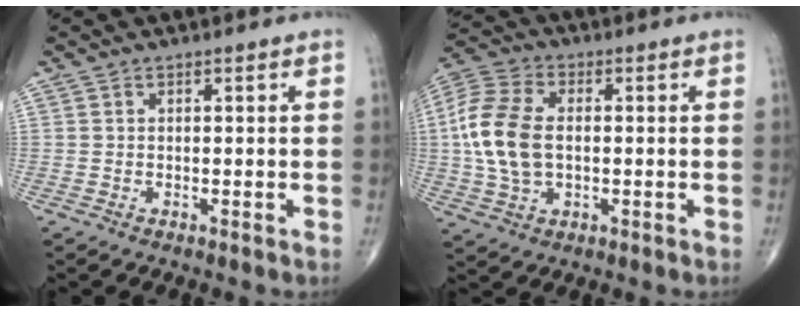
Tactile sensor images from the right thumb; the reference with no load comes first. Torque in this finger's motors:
{"motor_torque": [-0.45, 0.98, 1.00, 0.05, 0.44]}